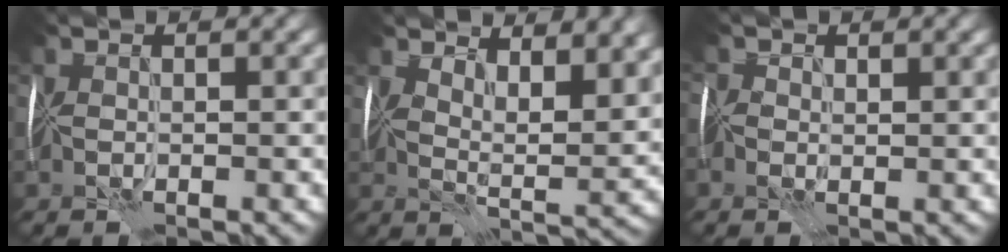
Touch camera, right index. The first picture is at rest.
{"total": 7.5, "force": [5.2, 2.4, 4.8], "torque": [-0.065, 0.000, 0.081]}
{"total": 1.6, "force": [0.3, 1.3, 0.9], "torque": [-0.011, 0.012, -0.006]}